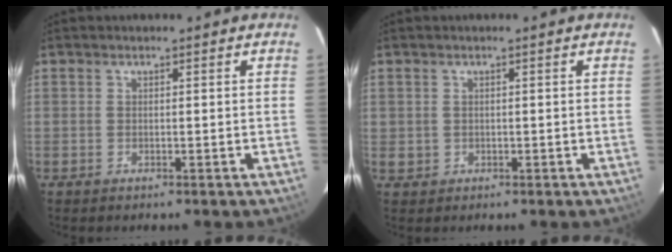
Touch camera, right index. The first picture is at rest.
{"total": 1.1, "force": [0.0, 1.1, 0.2], "torque": [-0.003, 0.002, 0.005]}